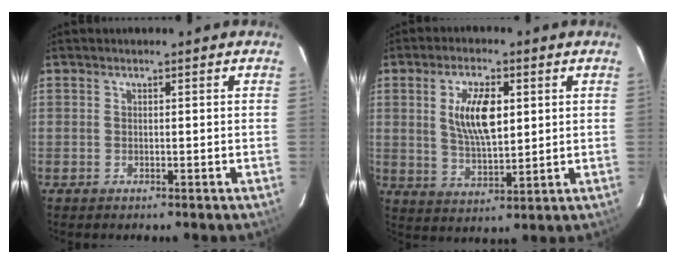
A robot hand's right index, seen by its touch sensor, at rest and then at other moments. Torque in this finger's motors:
{"motor_torque": [0.34, 0.10, 0.25, 0.11]}